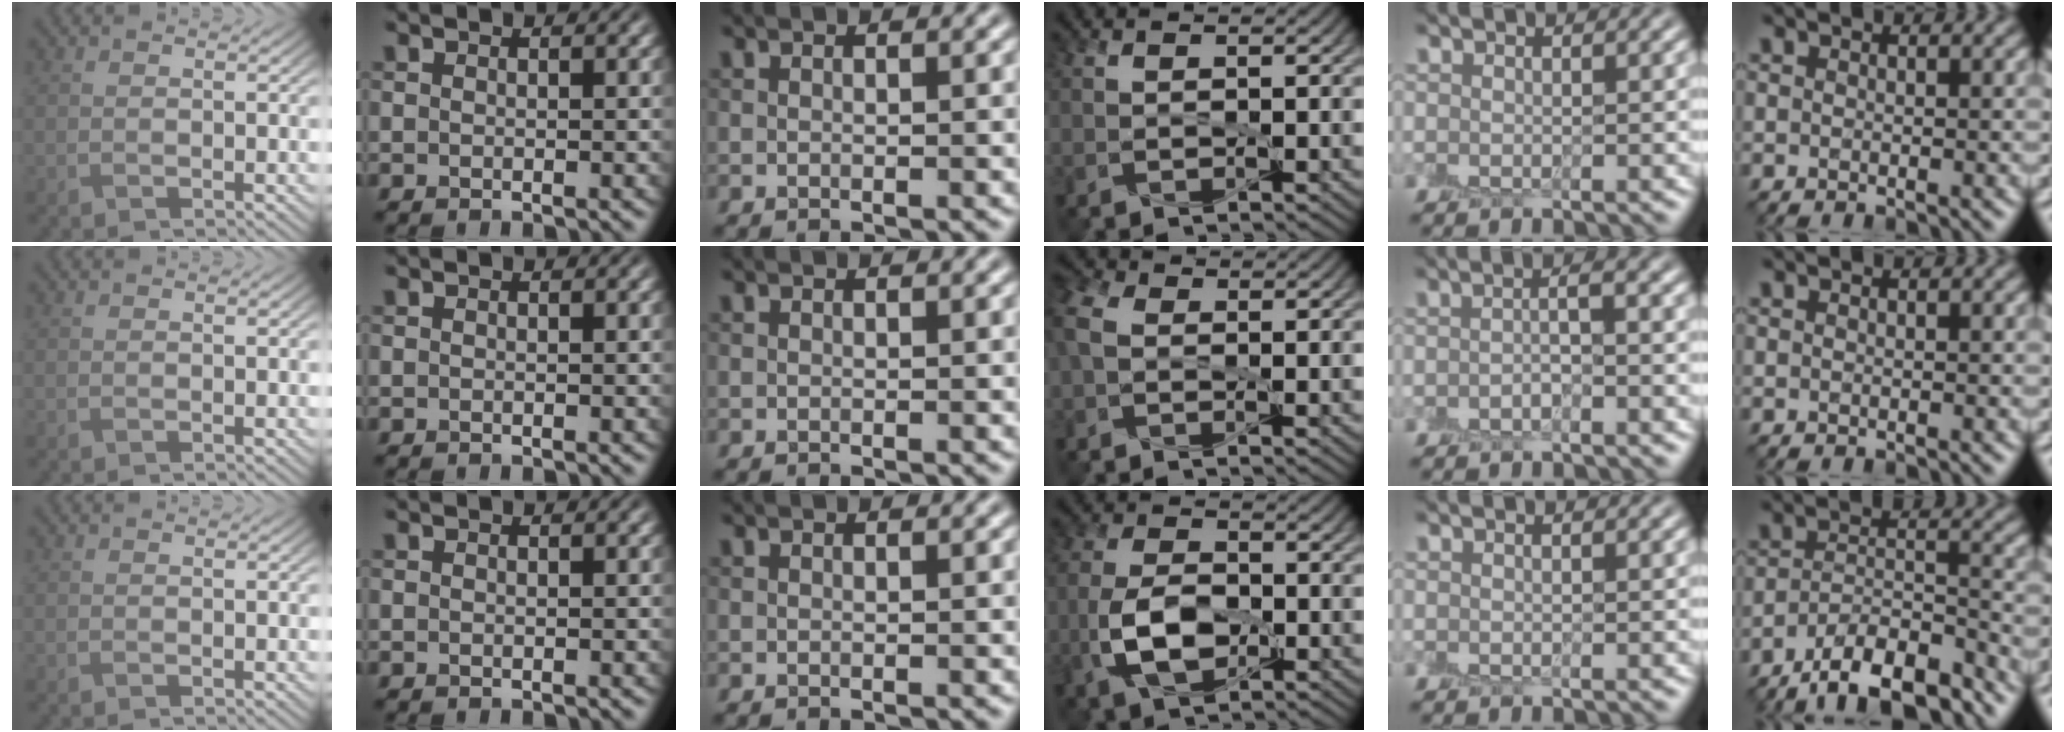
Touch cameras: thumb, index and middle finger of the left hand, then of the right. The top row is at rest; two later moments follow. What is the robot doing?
{"motion": "peel", "object": "sticky note"}